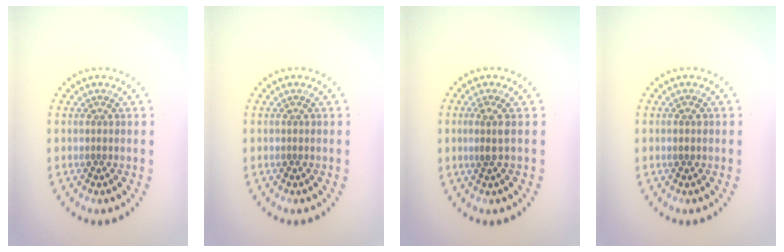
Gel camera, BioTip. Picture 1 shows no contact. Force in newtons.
{"total": 0.0}
{"total": 1.5, "press": 1.2, "slide": 0.9}
{"total": 0.8, "press": 0.8, "slide": 0.2}